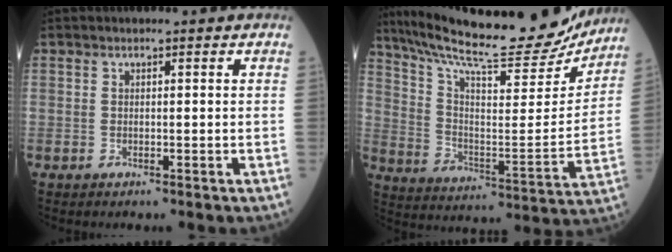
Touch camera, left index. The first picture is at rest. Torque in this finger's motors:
{"motor_torque": [0.66, -1.36, 0.46, 0.11]}